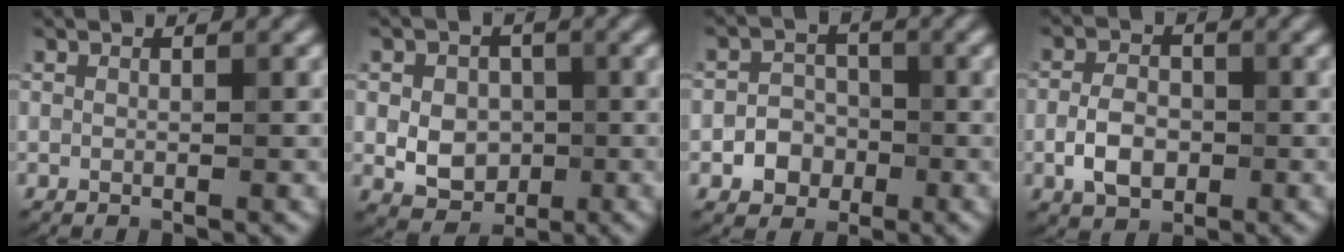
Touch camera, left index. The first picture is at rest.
{"total": 5.0, "force": [-0.3, 3.9, 3.2], "torque": [-0.037, 0.009, -0.019]}
{"total": 3.1, "force": [-1.1, 2.6, 1.3], "torque": [0.002, 0.006, -0.032]}
{"total": 3.6, "force": [-1.1, 2.3, 2.5], "torque": [-0.051, 0.006, -0.023]}